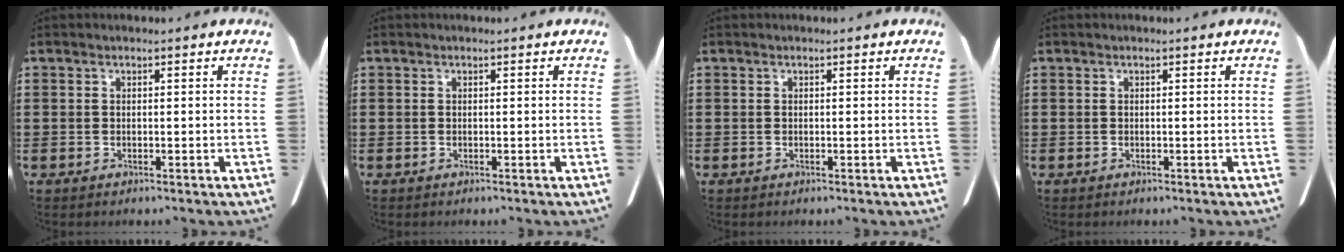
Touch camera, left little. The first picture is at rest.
{"total": 0.0}
{"total": 0.0}
{"total": 0.0}